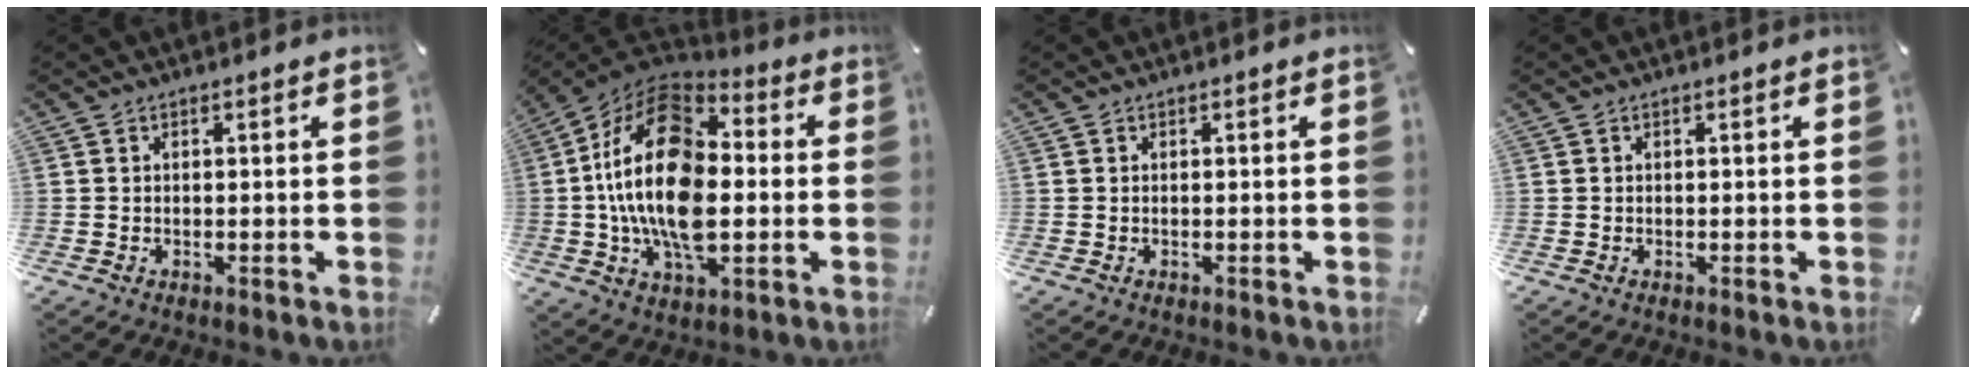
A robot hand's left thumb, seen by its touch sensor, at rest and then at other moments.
{"total": 23.5, "force": [-1.0, 14.2, 18.6], "torque": [-0.383, 0.009, -0.022]}
{"total": 0.0}
{"total": 0.0}